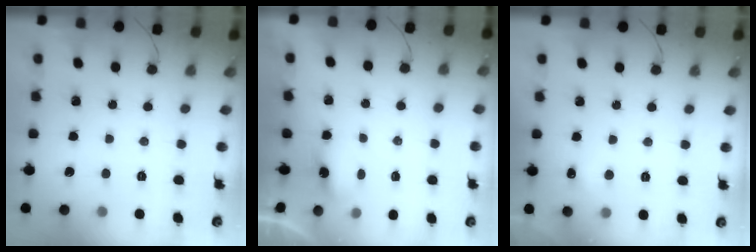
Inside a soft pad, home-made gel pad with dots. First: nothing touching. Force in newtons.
{"total": 4.1, "press": 3.9, "slide": 0.9}
{"total": 4.7, "press": 4.4, "slide": 1.4}